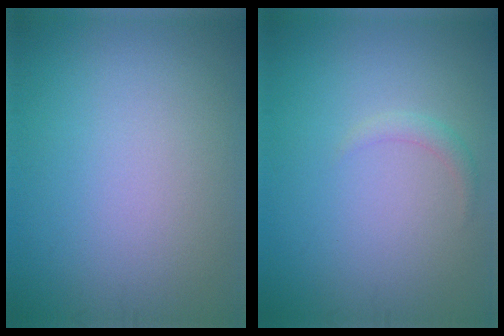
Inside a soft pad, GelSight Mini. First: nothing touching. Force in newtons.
{"total": 1.0, "press": 1.0, "slide": 0.0}